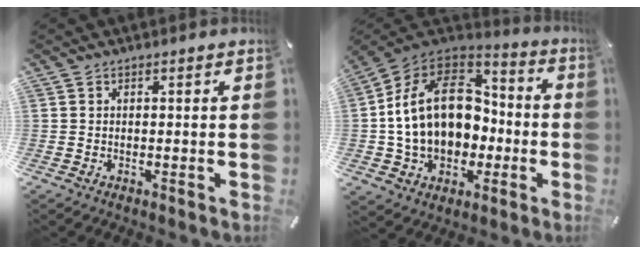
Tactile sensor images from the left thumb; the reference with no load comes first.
{"total": 20.5, "force": [-0.2, 15.9, 12.9], "torque": [-0.245, 0.013, 0.004]}